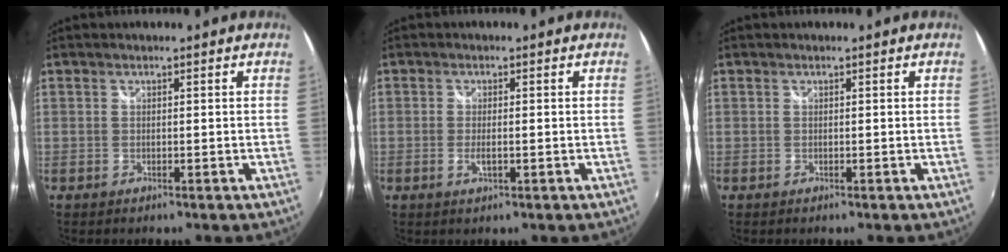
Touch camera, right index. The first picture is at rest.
{"total": 2.5, "force": [-0.6, 0.7, 2.3], "torque": [-0.043, -0.006, -0.008]}
{"total": 0.0}